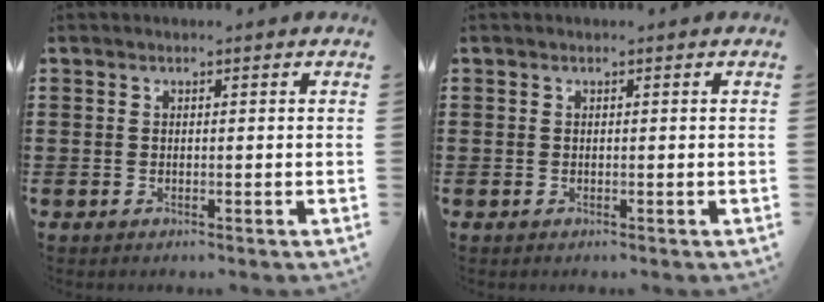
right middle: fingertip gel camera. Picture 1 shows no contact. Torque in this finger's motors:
{"motor_torque": [0.14, -0.26, 0.00, 0.02]}